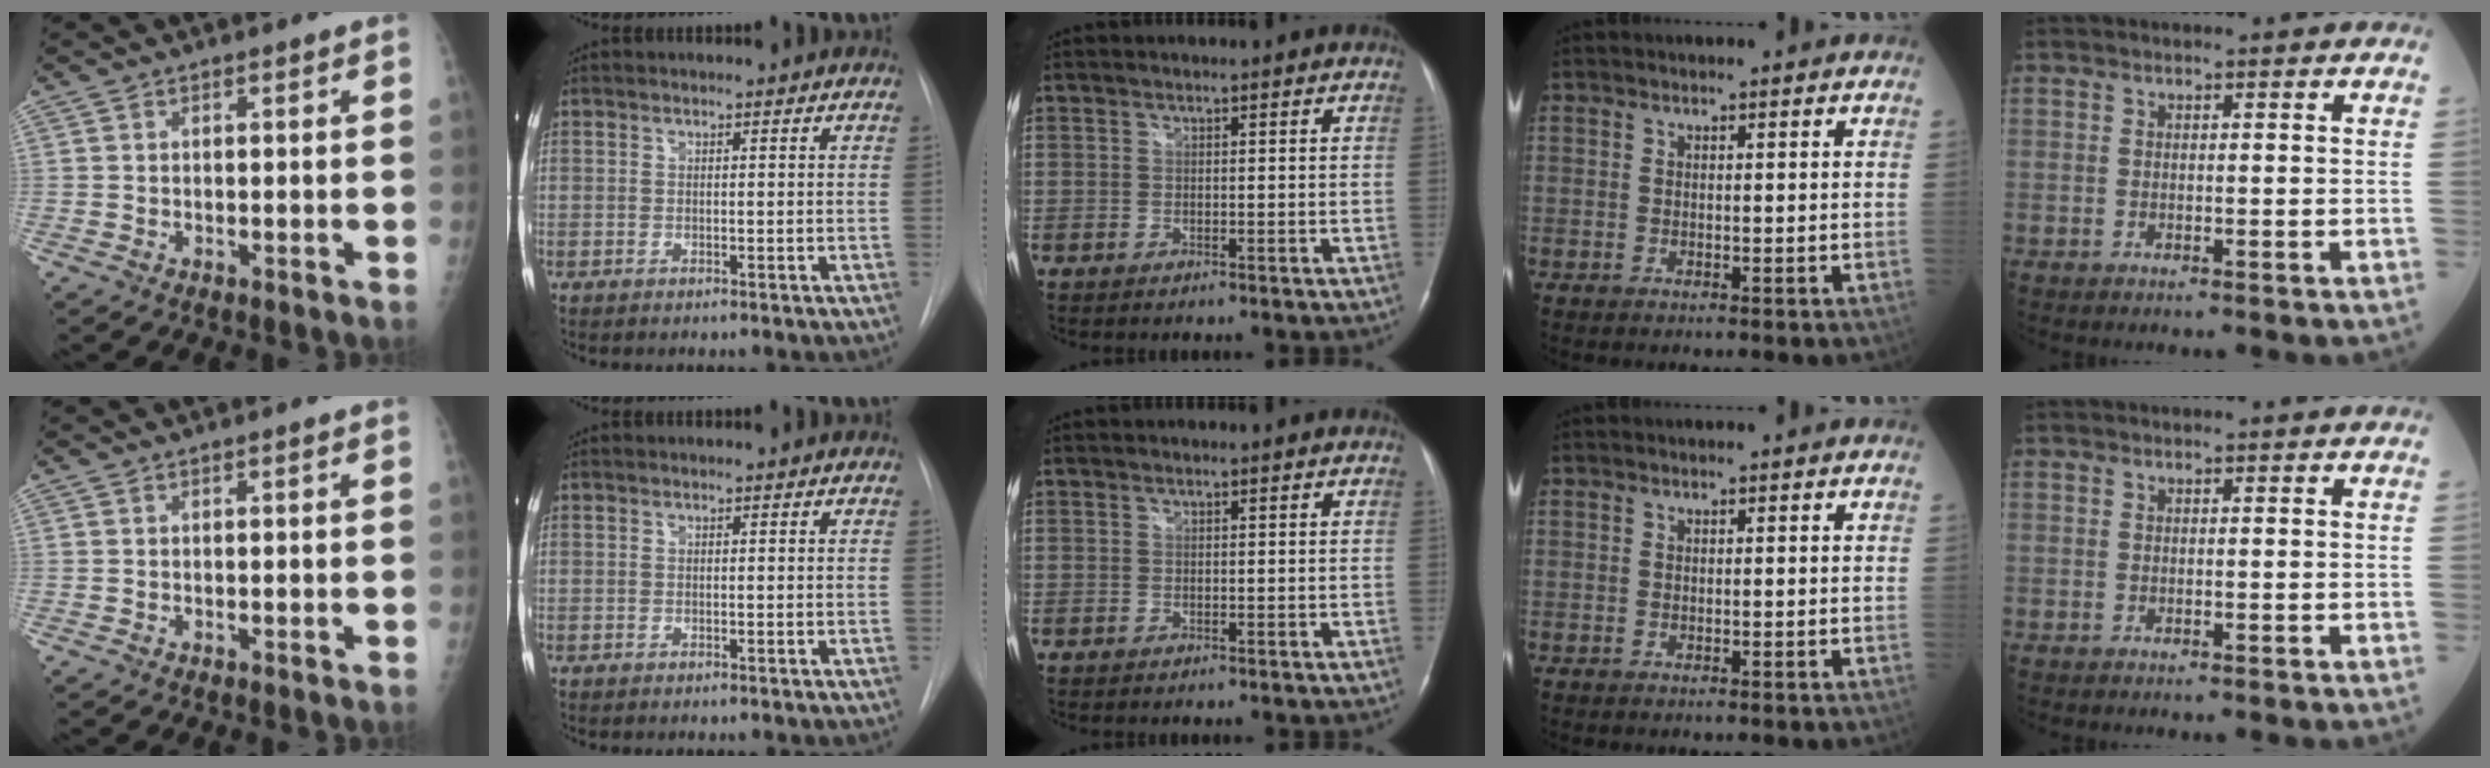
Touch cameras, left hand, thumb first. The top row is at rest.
{}